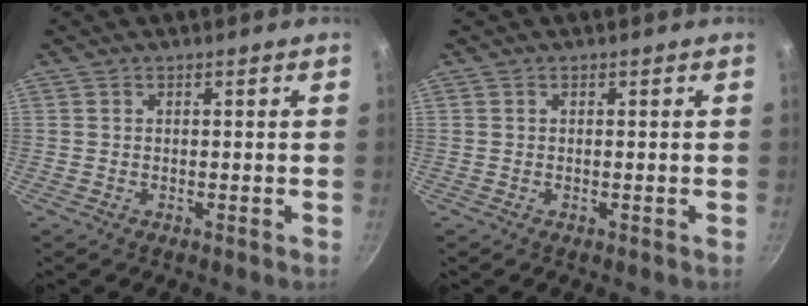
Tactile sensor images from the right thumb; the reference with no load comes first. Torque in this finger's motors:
{"motor_torque": [-0.50, 0.43, -0.30, -0.16, -0.05]}